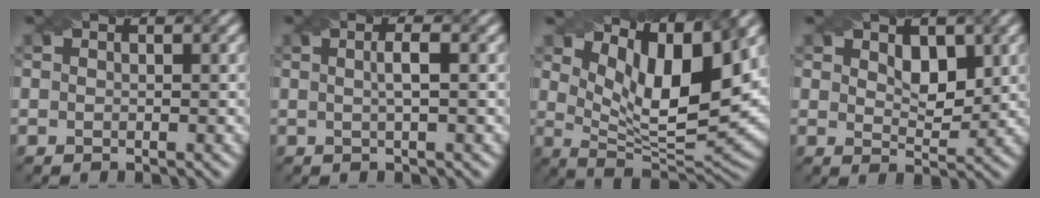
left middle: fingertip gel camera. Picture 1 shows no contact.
{"total": 1.9, "force": [0.1, 0.4, 1.8], "torque": [-0.026, 0.002, 0.000]}
{"total": 10.0, "force": [5.0, 3.3, 8.0], "torque": [-0.140, -0.008, 0.090]}
{"total": 2.7, "force": [1.4, 1.4, 1.8], "torque": [-0.032, -0.007, 0.028]}